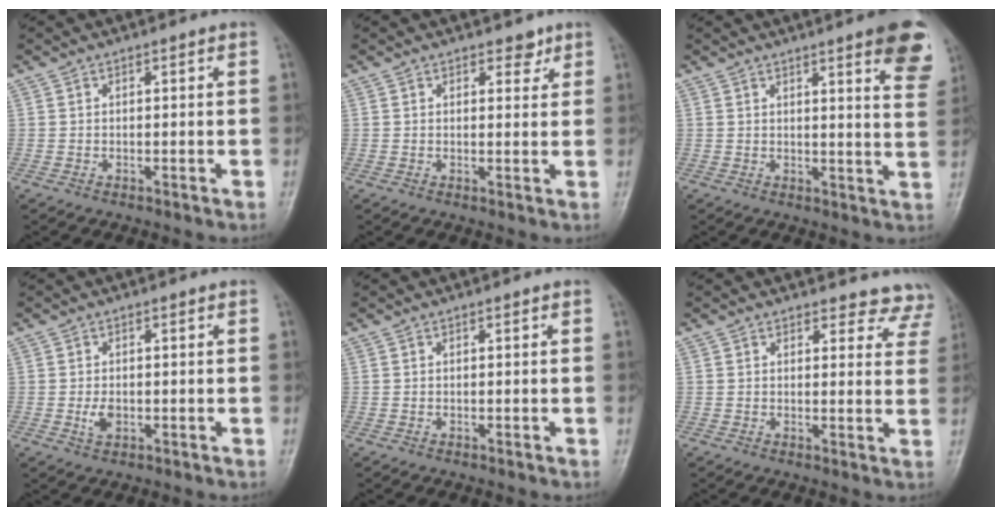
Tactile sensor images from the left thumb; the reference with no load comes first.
{"total": 2.5, "force": [1.7, 1.5, 1.1], "torque": [0.004, -0.009, 0.022]}
{"total": 10.8, "force": [6.5, 1.9, 8.4], "torque": [-0.080, -0.029, 0.067]}
{"total": 2.7, "force": [-0.5, 1.8, 1.9], "torque": [-0.033, -0.002, -0.008]}
{"total": 0.0}
{"total": 7.7, "force": [7.2, 2.9, -0.2], "torque": [0.059, -0.038, 0.048]}